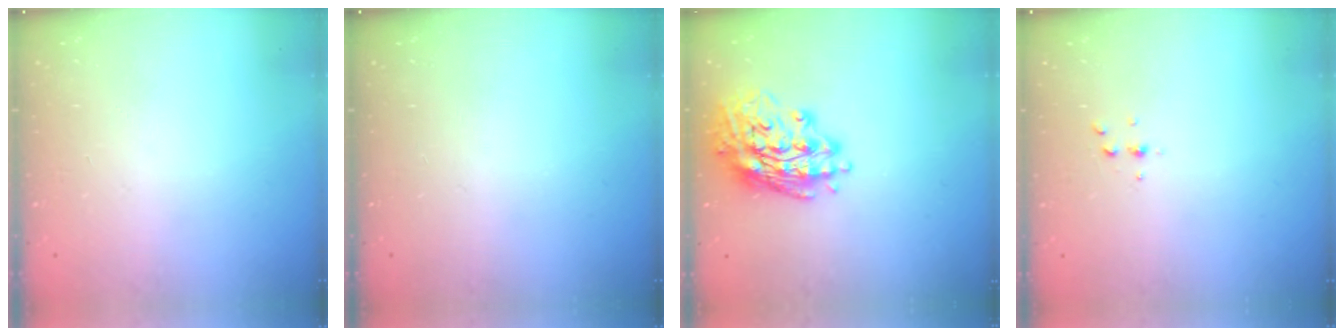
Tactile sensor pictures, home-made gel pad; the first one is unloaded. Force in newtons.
{"total": 0.0}
{"total": 16.4, "press": 16.2, "slide": 2.5}
{"total": 2.6, "press": 2.6, "slide": 0.3}